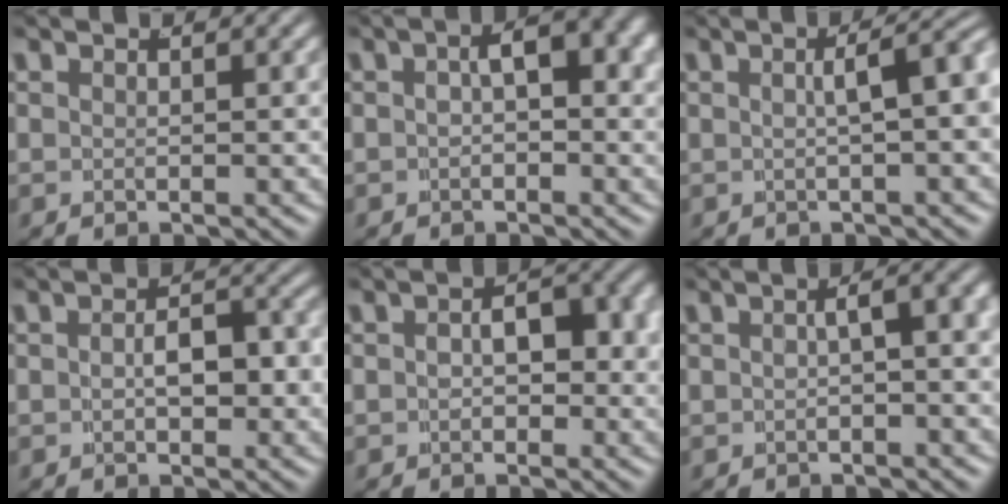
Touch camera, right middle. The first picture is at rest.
{"total": 3.2, "force": [0.2, 1.4, 2.8], "torque": [-0.029, 0.000, 0.004]}
{"total": 4.6, "force": [-0.1, 1.1, 4.5], "torque": [-0.041, 0.014, -0.001]}
{"total": 2.7, "force": [-0.6, 1.3, 2.3], "torque": [-0.036, -0.008, -0.004]}
{"total": 3.0, "force": [-0.5, 1.8, 2.4], "torque": [-0.022, -0.004, -0.005]}
{"total": 3.6, "force": [0.1, 1.0, 3.5], "torque": [-0.028, 0.015, -0.001]}